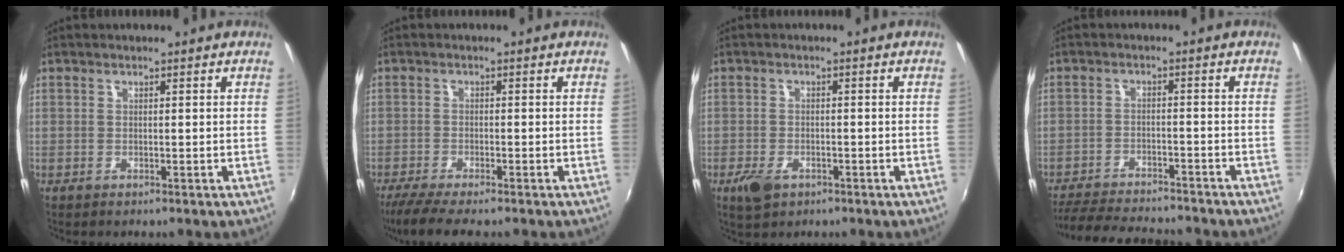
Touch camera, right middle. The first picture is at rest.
{"total": 6.8, "force": [-5.6, 0.6, 3.7], "torque": [-0.092, -0.027, -0.099]}
{"total": 4.9, "force": [-2.7, 2.8, 2.9], "torque": [-0.073, -0.010, -0.047]}
{"total": 15.3, "force": [-13.7, 2.9, 6.3], "torque": [-0.136, -0.022, -0.205]}